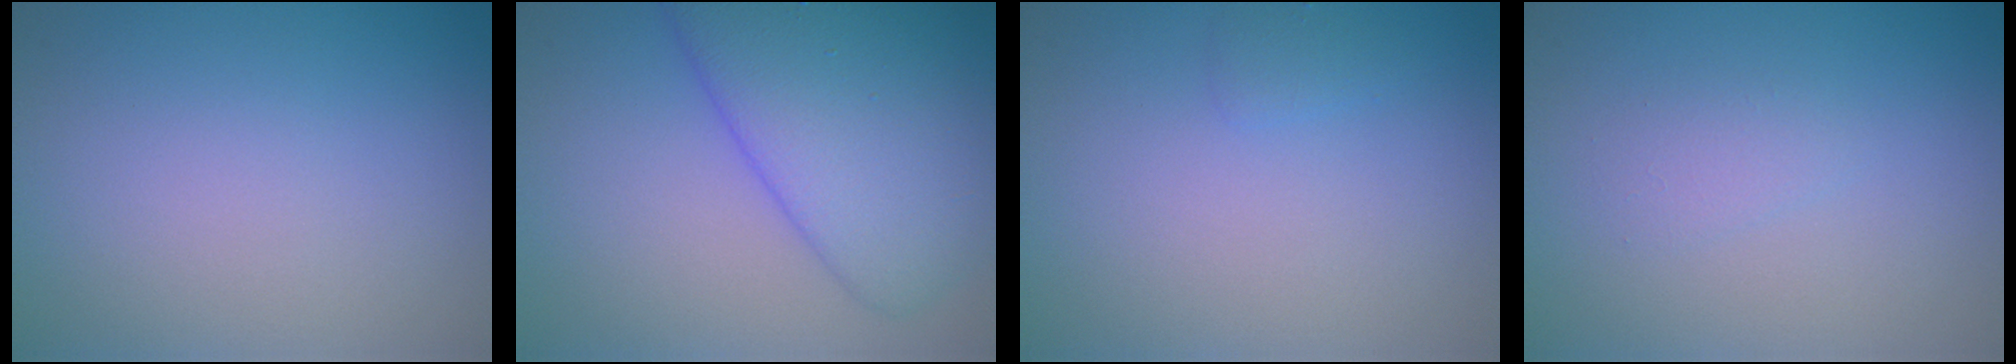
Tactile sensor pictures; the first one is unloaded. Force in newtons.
{"total": 8.5, "press": 8.5, "slide": 0.4}
{"total": 0.8, "press": 0.8, "slide": 0.0}
{"total": 1.0, "press": 1.0, "slide": 0.0}